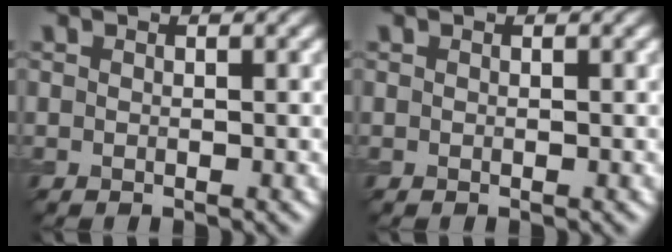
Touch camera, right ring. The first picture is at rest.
{"total": 0.0}